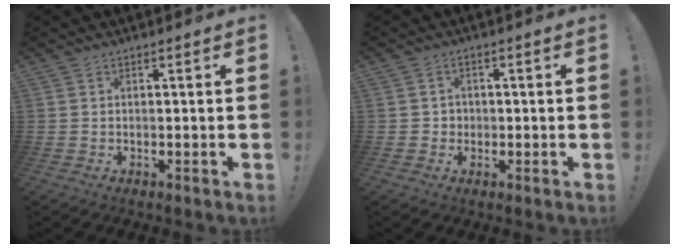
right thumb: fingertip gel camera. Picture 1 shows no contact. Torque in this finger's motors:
{"motor_torque": [0.17, 0.03, 0.40, -0.24, 0.00]}